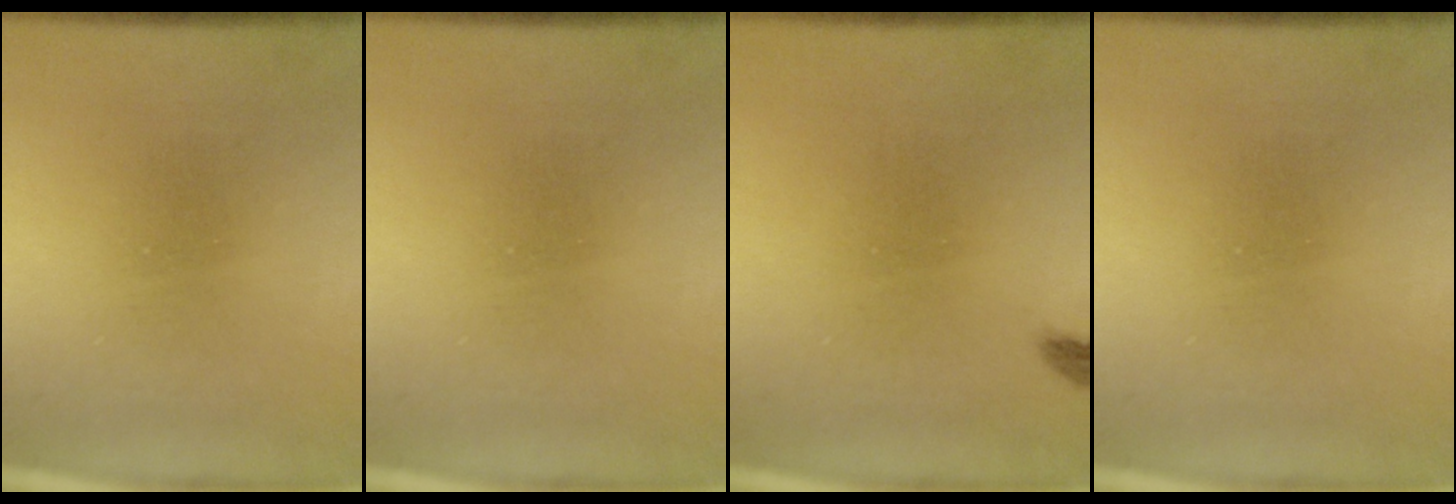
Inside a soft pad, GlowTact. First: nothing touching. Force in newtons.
{"total": 0.0}
{"total": 1.1}
{"total": 0.0}